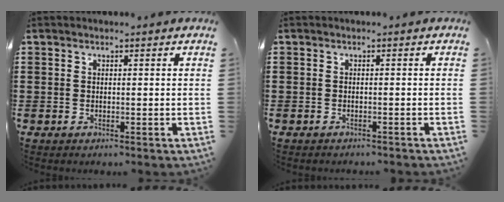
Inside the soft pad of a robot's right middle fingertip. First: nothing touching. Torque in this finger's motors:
{"motor_torque": [0.05, -0.04, 0.06, 0.05]}